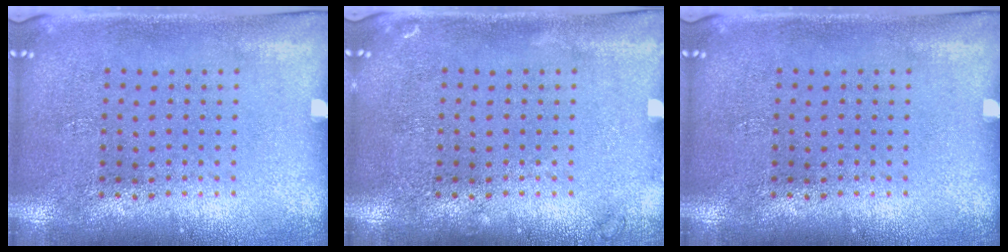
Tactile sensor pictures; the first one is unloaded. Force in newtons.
{"total": 0.7, "press": 0.7, "slide": 0.2}
{"total": 0.0}